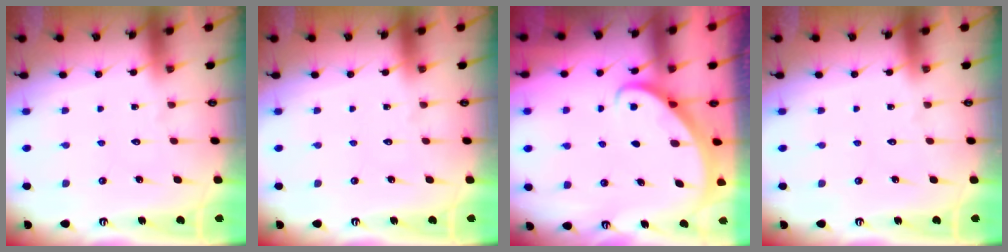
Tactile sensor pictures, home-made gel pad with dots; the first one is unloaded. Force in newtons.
{"total": 0.0}
{"total": 2.9, "press": 2.9, "slide": 0.2}
{"total": 0.0}